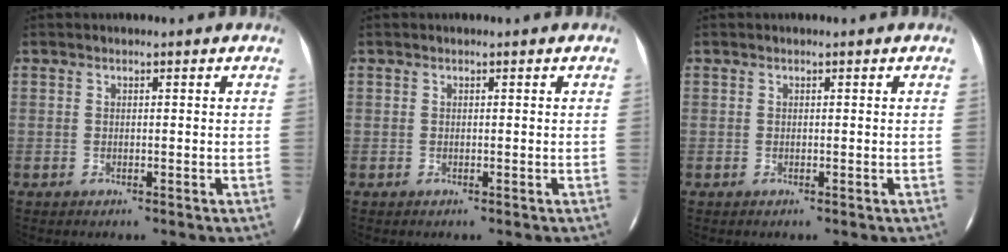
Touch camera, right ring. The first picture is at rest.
{"total": 0.0}
{"total": 0.0}